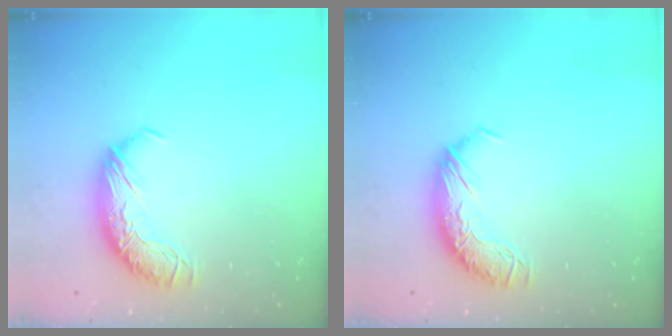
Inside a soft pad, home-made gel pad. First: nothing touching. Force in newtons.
{"total": 0.0}